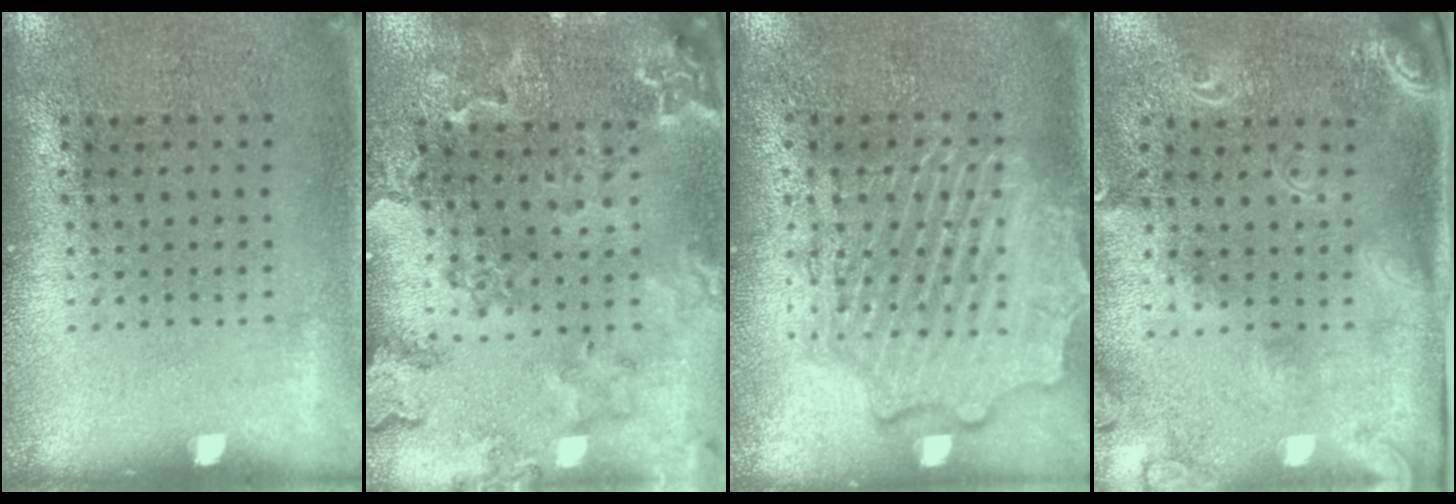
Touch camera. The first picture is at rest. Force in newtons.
{"total": 1.9, "press": 1.9, "slide": 0.3}
{"total": 2.5, "press": 2.4, "slide": 0.3}
{"total": 2.4, "press": 1.8, "slide": 1.6}